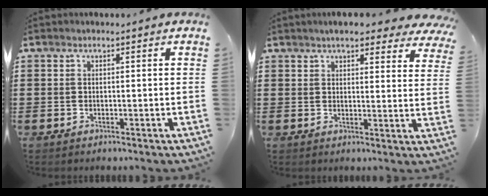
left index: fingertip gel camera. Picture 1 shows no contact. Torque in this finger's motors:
{"motor_torque": [1.49, -0.65, 0.38, 0.14]}